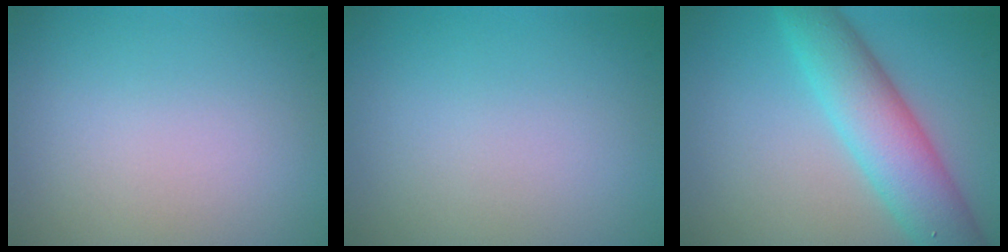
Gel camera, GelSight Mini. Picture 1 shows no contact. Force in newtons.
{"total": 0.0}
{"total": 7.0, "press": 7.0, "slide": 0.2}